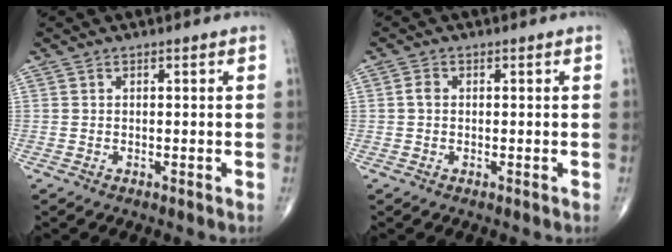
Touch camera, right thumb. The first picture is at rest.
{"total": 1.4, "force": [0.0, 1.1, 0.9], "torque": [-0.014, 0.003, -0.002]}